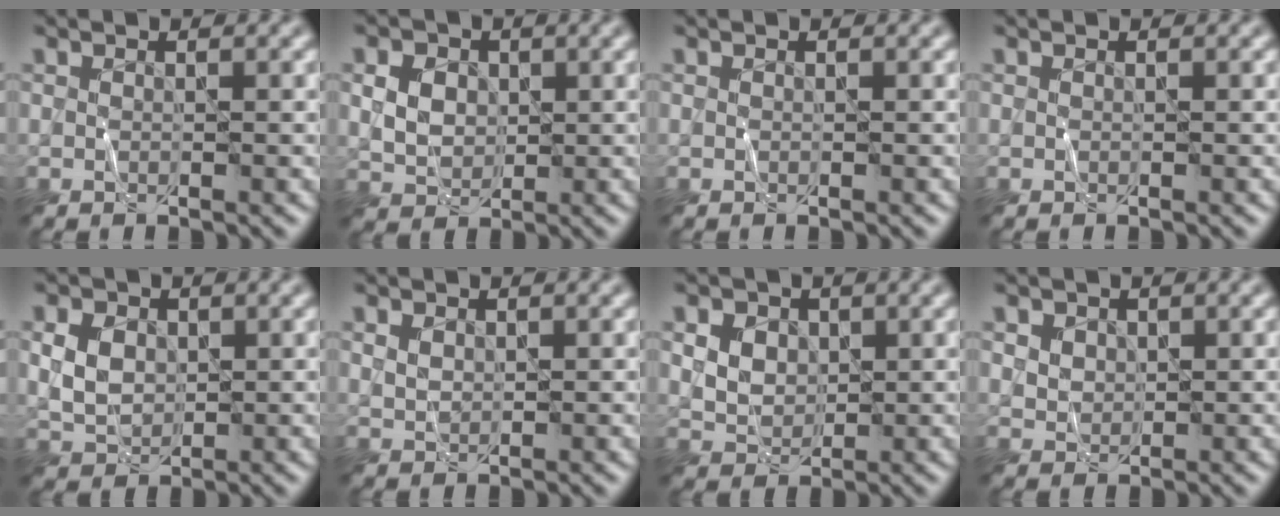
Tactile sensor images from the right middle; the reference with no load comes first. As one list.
[{"total": 4.0, "force": [1.1, 3.1, 2.2], "torque": [-0.052, 0.003, 0.019]}, {"total": 0.0}, {"total": 0.0}, {"total": 3.5, "force": [0.6, 2.7, 2.1], "torque": [-0.049, 0.000, 0.012]}, {"total": 1.3, "force": [0.5, 0.9, 0.7], "torque": [-0.017, 0.000, 0.014]}, {"total": 6.4, "force": [2.6, 4.8, 3.3], "torque": [-0.070, 0.025, 0.036]}, {"total": 3.0, "force": [1.5, 2.2, 1.4], "torque": [-0.041, 0.005, 0.036]}]